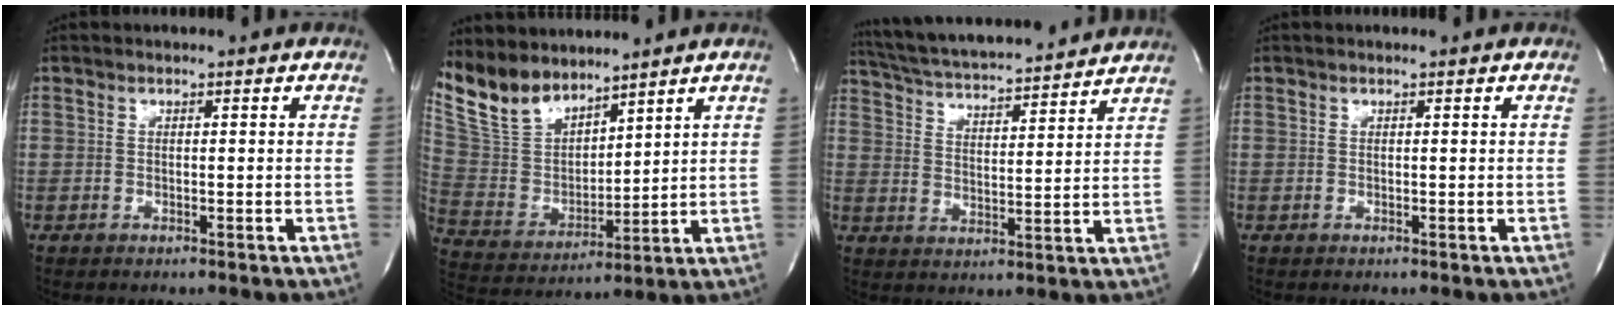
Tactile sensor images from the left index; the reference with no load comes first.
{"total": 11.2, "force": [9.9, 4.1, 3.0], "torque": [-0.080, 0.012, 0.214]}
{"total": 18.4, "force": [17.0, 1.8, 6.8], "torque": [-0.123, 0.030, 0.258]}
{"total": 0.0}